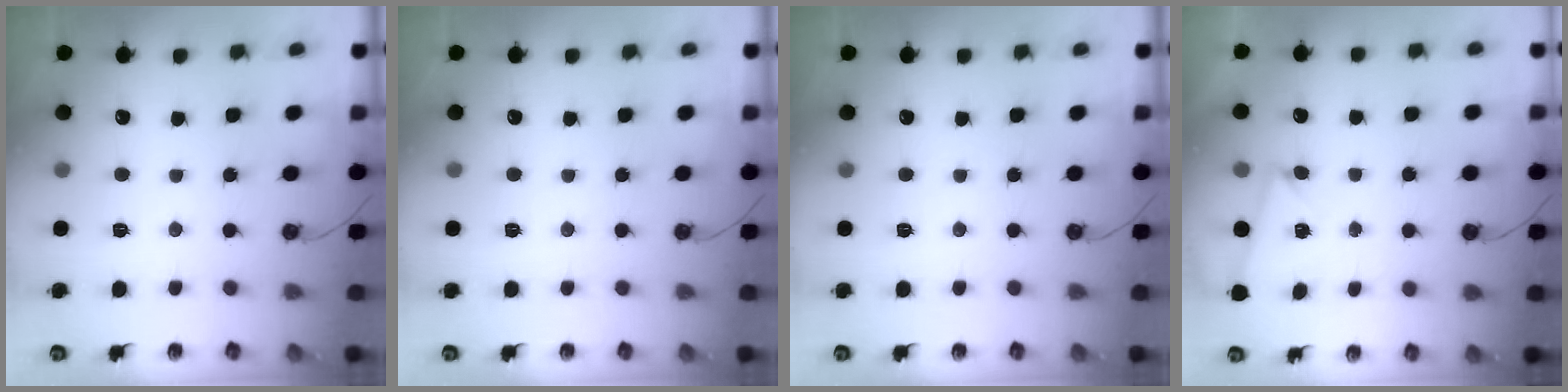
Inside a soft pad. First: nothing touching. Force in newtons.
{"total": 0.0}
{"total": 0.0}
{"total": 3.1, "press": 2.1, "slide": 2.3}